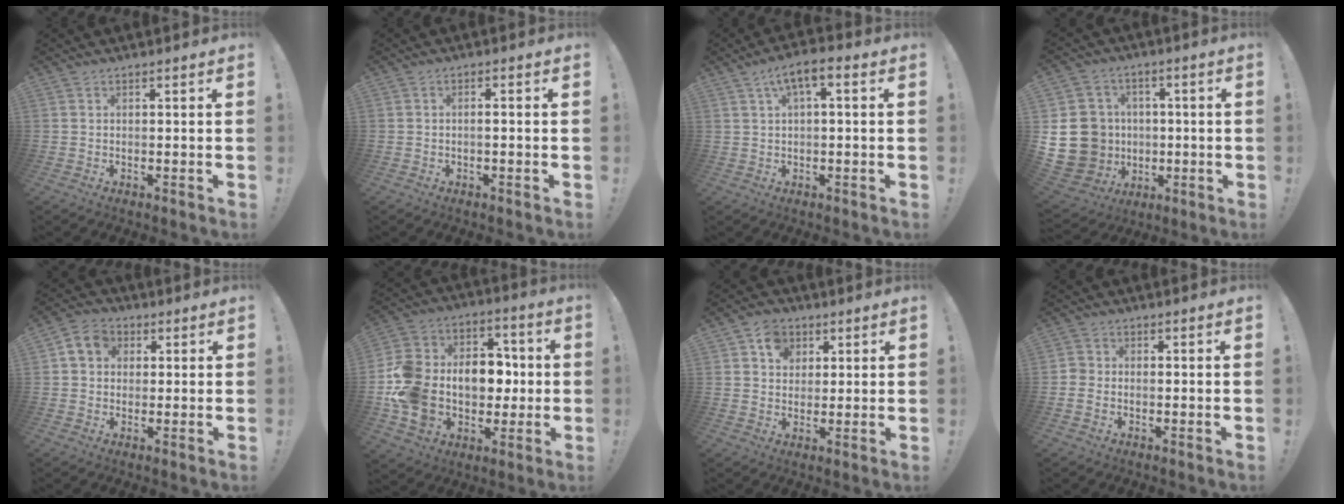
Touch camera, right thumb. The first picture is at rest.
{"total": 1.5, "force": [-0.8, 0.0, 1.3], "torque": [-0.024, 0.002, -0.015]}
{"total": 6.2, "force": [1.8, 1.9, 5.6], "torque": [-0.086, -0.006, 0.031]}
{"total": 17.3, "force": [-1.6, 15.8, 7.0], "torque": [-0.133, 0.014, 0.005]}
{"total": 7.1, "force": [2.0, 6.0, 3.2], "torque": [-0.047, 0.005, 0.041]}
{"total": 20.3, "force": [-1.4, 16.2, 12.1], "torque": [-0.227, 0.012, 0.004]}
{"total": 7.8, "force": [3.5, 6.4, 2.7], "torque": [-0.025, -0.018, 0.065]}
{"total": 2.7, "force": [-0.8, 2.2, 1.4], "torque": [-0.015, 0.005, -0.014]}